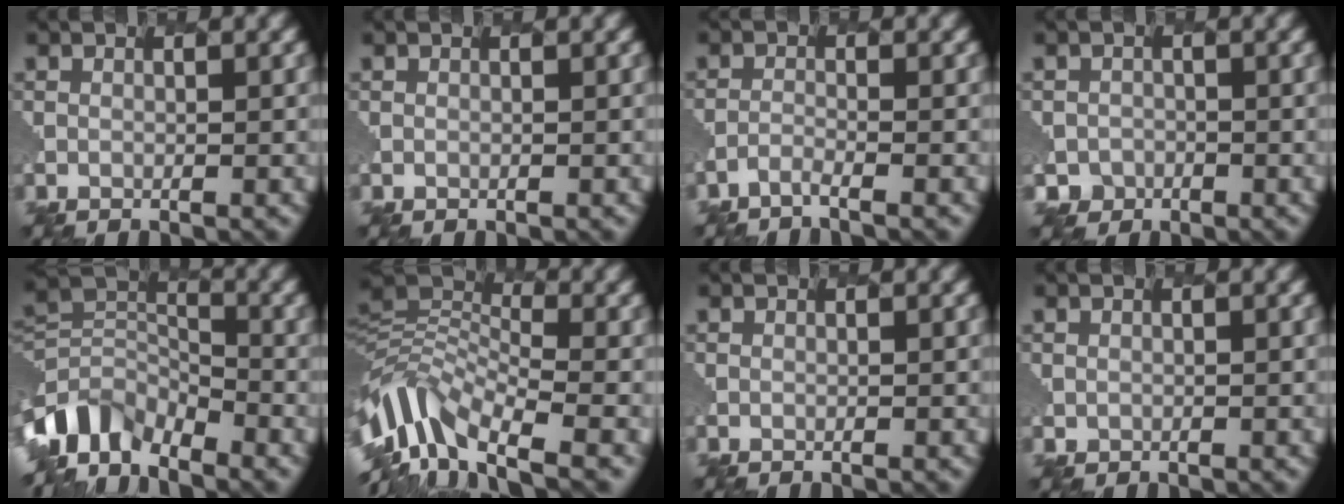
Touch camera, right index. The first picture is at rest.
{"total": 0.0}
{"total": 1.4, "force": [-1.4, -0.1, -0.2], "torque": [-0.006, -0.003, -0.043]}
{"total": 2.2, "force": [-1.0, 1.3, -1.4], "torque": [0.020, 0.004, -0.015]}
{"total": 6.1, "force": [-5.0, 3.1, 1.8], "torque": [-0.041, -0.008, -0.110]}
{"total": 7.9, "force": [-4.0, 3.9, 5.5], "torque": [-0.117, 0.003, -0.091]}
{"total": 0.0}
{"total": 0.6, "force": [0.1, 0.5, -0.3], "torque": [-0.004, -0.007, 0.009]}